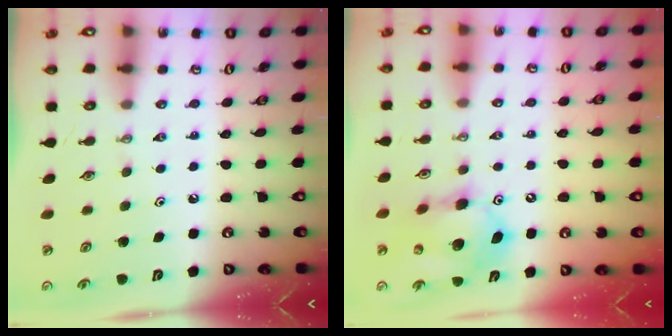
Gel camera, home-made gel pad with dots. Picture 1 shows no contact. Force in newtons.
{"total": 13.8, "press": 13.6, "slide": 2.4}